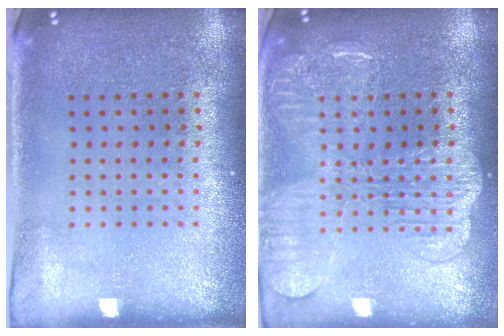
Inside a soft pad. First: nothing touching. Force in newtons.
{"total": 3.9, "press": 3.9, "slide": 0.5}